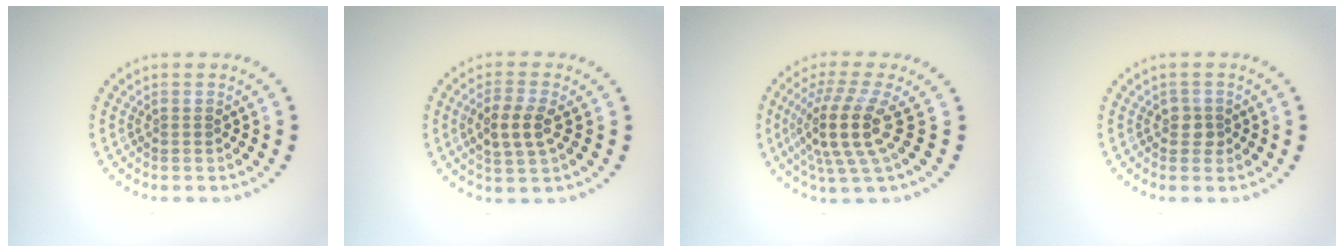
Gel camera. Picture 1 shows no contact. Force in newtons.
{"total": 3.0, "press": 2.9, "slide": 0.8}
{"total": 4.9, "press": 3.7, "slide": 3.3}
{"total": 1.5, "press": 1.2, "slide": 0.8}